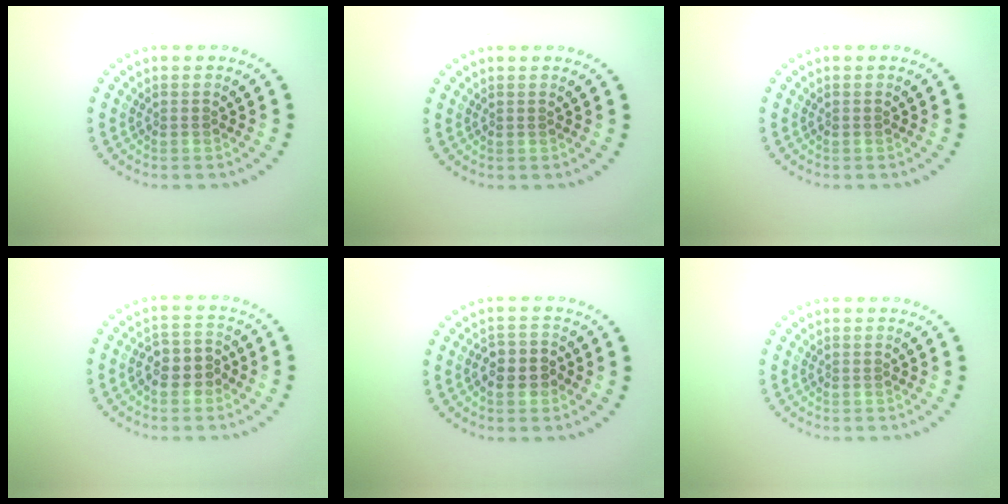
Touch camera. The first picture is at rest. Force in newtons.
{"total": 0.0}
{"total": 0.0}
{"total": 2.9, "press": 2.7, "slide": 0.8}
{"total": 2.8, "press": 2.6, "slide": 0.9}
{"total": 0.0}